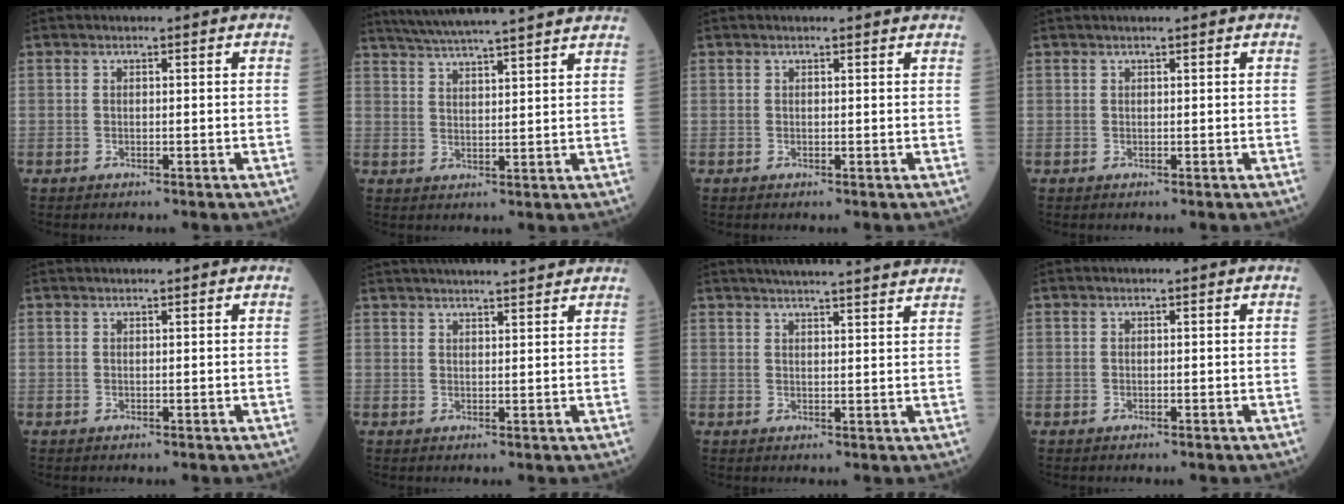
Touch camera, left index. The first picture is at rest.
{"total": 17.5, "force": [15.7, 0.3, 7.7], "torque": [-0.136, 0.017, 0.215]}
{"total": 1.6, "force": [1.5, 0.1, 0.2], "torque": [-0.010, 0.003, 0.011]}
{"total": 1.1, "force": [0.9, 0.1, 0.6], "torque": [-0.004, 0.015, 0.013]}
{"total": 0.9, "force": [0.9, -0.1, 0.3], "torque": [-0.004, 0.019, 0.020]}
{"total": 11.6, "force": [10.3, 0.8, 5.1], "torque": [-0.080, 0.032, 0.138]}
{"total": 15.3, "force": [14.1, 0.1, 6.0], "torque": [-0.089, 0.008, 0.174]}
{"total": 0.0}